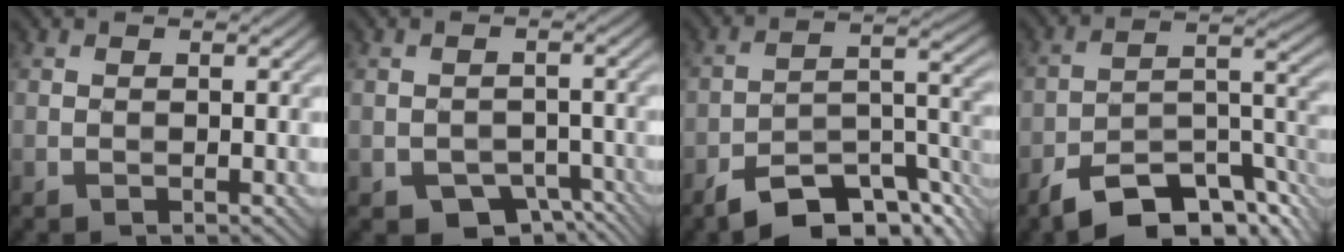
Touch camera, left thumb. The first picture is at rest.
{"total": 5.9, "force": [-3.6, 3.8, 2.8], "torque": [-0.043, -0.011, -0.050]}
{"total": 11.2, "force": [-8.0, 3.9, 6.8], "torque": [-0.099, -0.002, -0.143]}
{"total": 12.6, "force": [-9.0, 4.3, 7.7], "torque": [-0.116, -0.004, -0.157]}